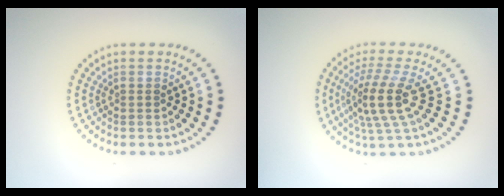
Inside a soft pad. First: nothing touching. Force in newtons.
{"total": 4.4, "press": 3.3, "slide": 2.8}